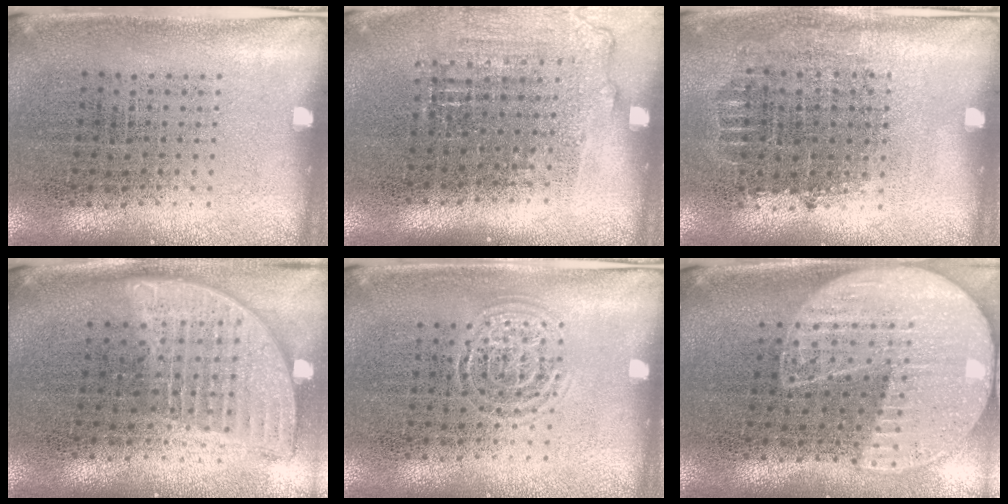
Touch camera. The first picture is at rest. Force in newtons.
{"total": 1.0, "press": 1.0, "slide": 0.4}
{"total": 0.7, "press": 0.7, "slide": 0.2}
{"total": 1.9, "press": 1.5, "slide": 1.1}
{"total": 1.6, "press": 1.5, "slide": 0.2}
{"total": 2.0, "press": 1.8, "slide": 0.9}